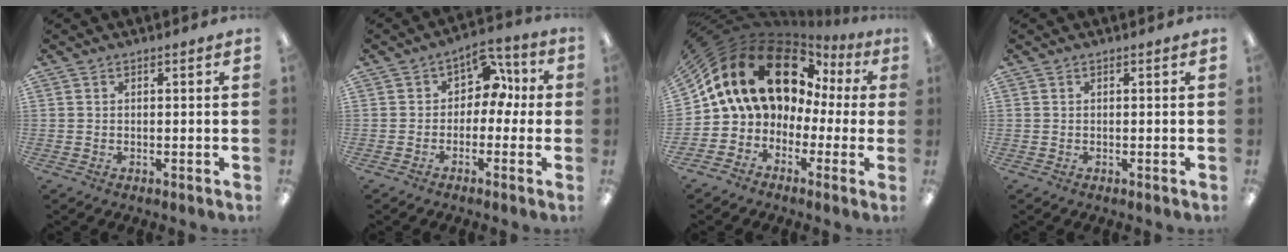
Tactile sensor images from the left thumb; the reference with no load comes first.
{"total": 7.9, "force": [2.3, 5.9, 4.7], "torque": [-0.061, -0.006, 0.039]}
{"total": 19.9, "force": [7.4, 13.7, 12.3], "torque": [-0.260, -0.031, 0.139]}
{"total": 0.0}